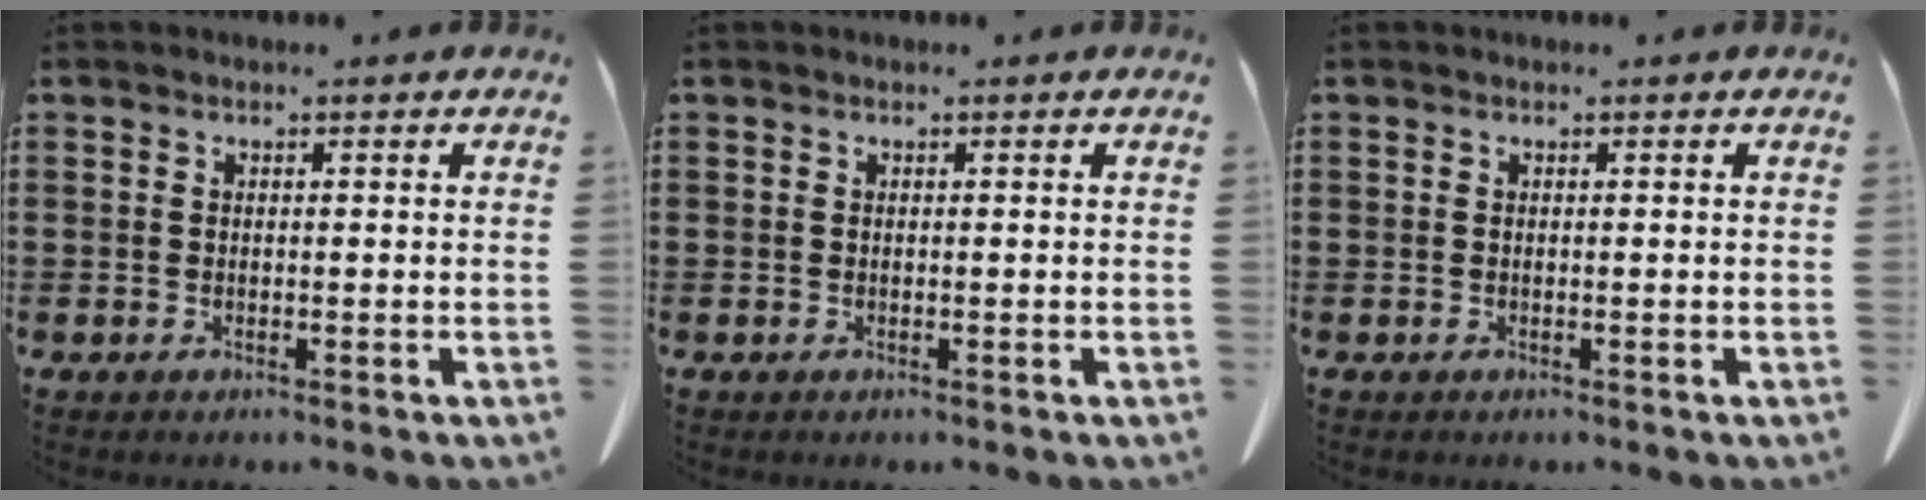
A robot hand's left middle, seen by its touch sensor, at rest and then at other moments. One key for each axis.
{"total": 0.0}
{"total": 0.0}